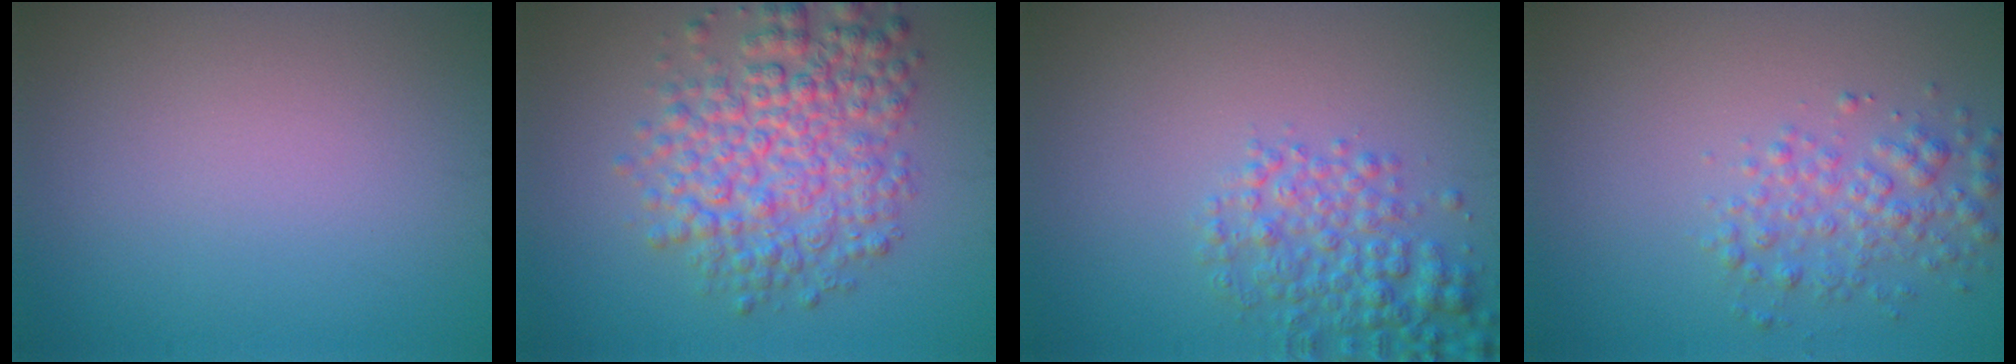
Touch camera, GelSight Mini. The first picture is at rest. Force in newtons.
{"total": 6.9, "press": 6.9, "slide": 0.1}
{"total": 3.9, "press": 3.9, "slide": 0.2}
{"total": 3.0, "press": 3.0, "slide": 0.1}